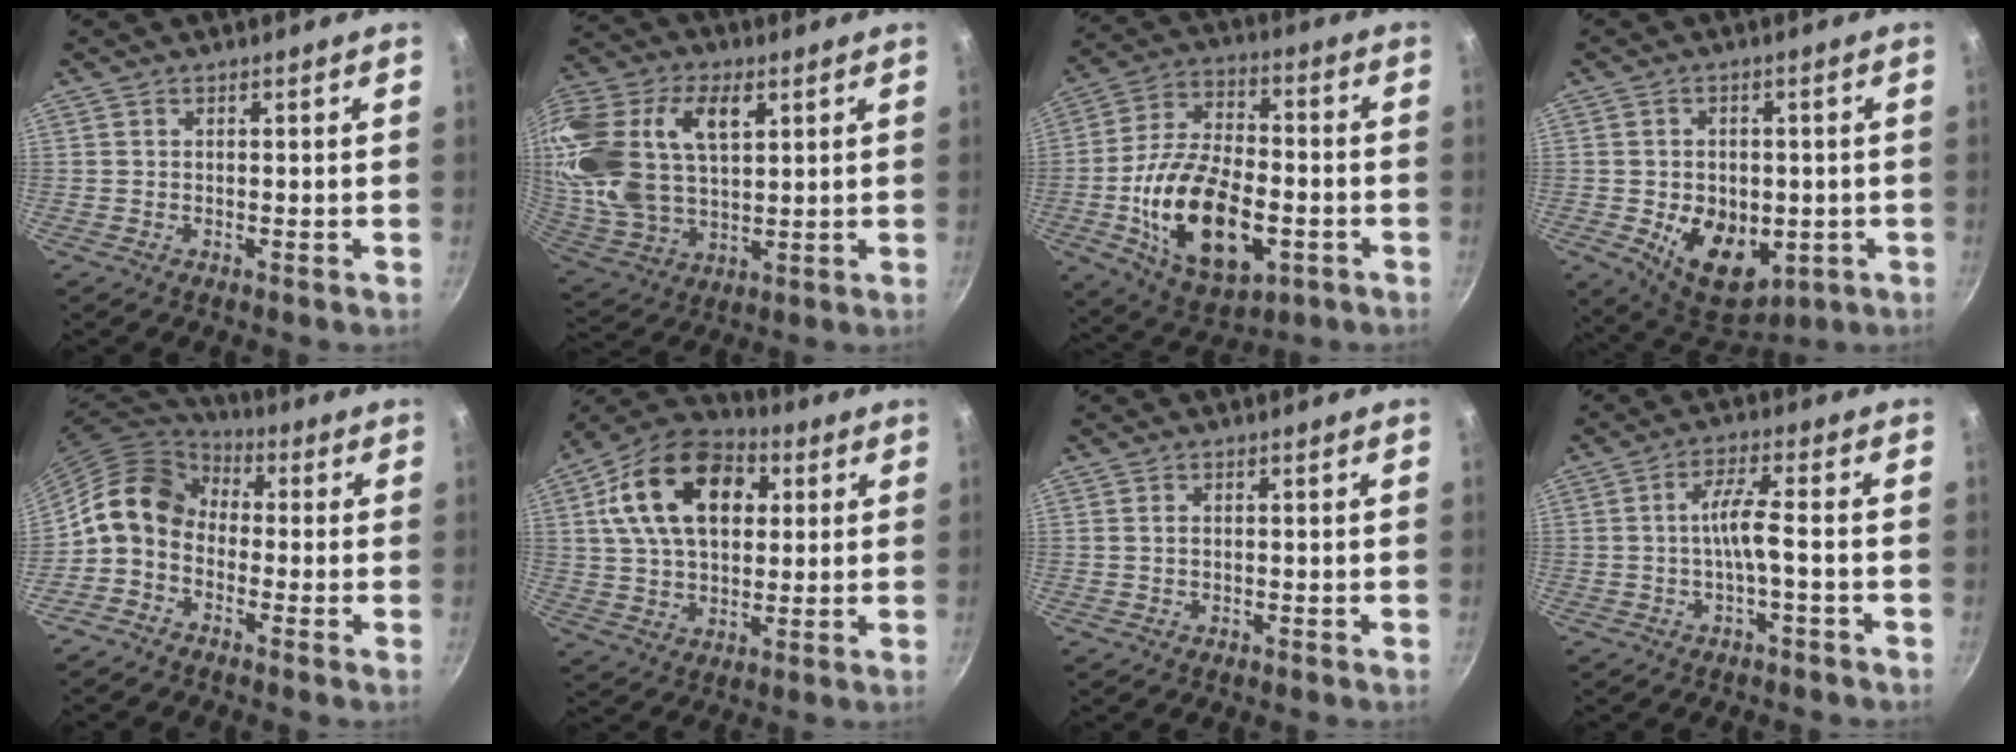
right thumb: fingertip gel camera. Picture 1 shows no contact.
{"total": 27.5, "force": [9.2, 17.3, 19.3], "torque": [-0.425, 0.018, 0.174]}
{"total": 21.7, "force": [-5.4, 11.9, 17.4], "torque": [-0.300, 0.022, -0.086]}
{"total": 13.3, "force": [-2.9, 9.2, 9.2], "torque": [-0.105, -0.012, -0.024]}
{"total": 10.8, "force": [-1.2, 8.4, 6.7], "torque": [-0.100, 0.044, -0.048]}
{"total": 21.5, "force": [6.2, 14.1, 15.1], "torque": [-0.239, 0.007, 0.095]}
{"total": 0.9, "force": [0.2, 0.7, 0.7], "torque": [-0.011, 0.003, 0.002]}
{"total": 5.2, "force": [-1.4, 0.6, 4.9], "torque": [-0.105, 0.021, -0.029]}